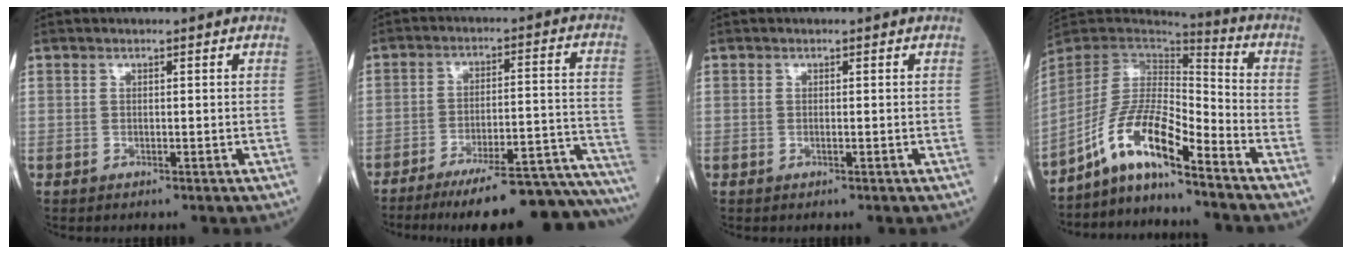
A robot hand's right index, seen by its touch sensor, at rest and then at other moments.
{"total": 24.4, "force": [-22.4, 0.7, 9.6], "torque": [-0.062, 0.012, -0.300]}
{"total": 0.0}
{"total": 11.7, "force": [-8.1, 1.5, 8.2], "torque": [-0.167, 0.011, -0.152]}